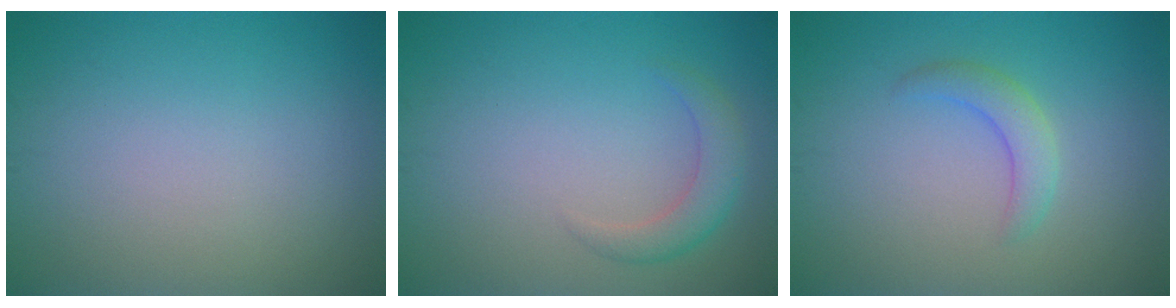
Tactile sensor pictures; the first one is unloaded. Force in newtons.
{"total": 2.4, "press": 2.4, "slide": 0.1}
{"total": 2.3, "press": 2.3, "slide": 0.2}